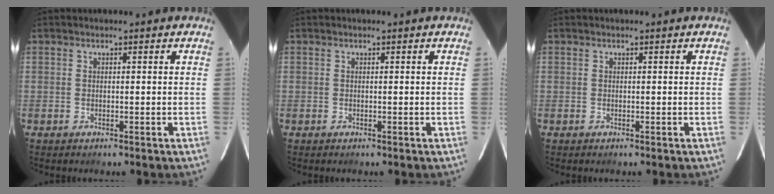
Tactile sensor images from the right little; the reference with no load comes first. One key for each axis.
{"total": 0.0}
{"total": 0.0}